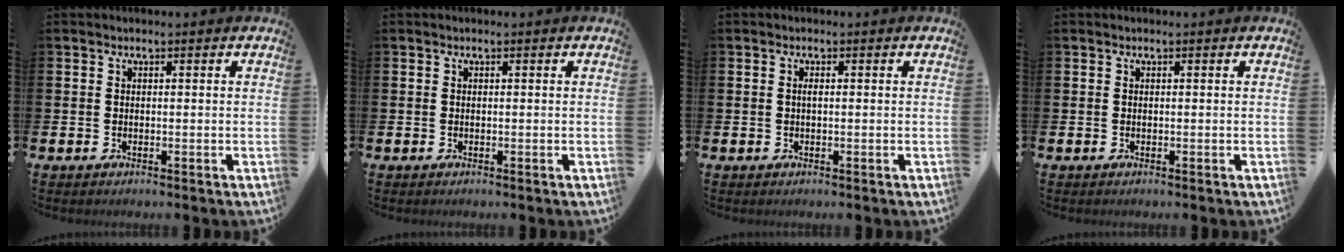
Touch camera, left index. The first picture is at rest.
{"total": 0.0}
{"total": 0.7, "force": [0.1, 0.1, 0.7], "torque": [-0.016, 0.001, 0.002]}
{"total": 0.0}